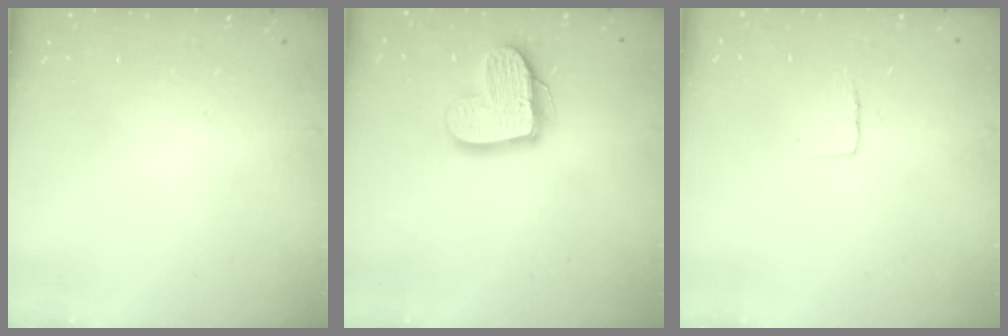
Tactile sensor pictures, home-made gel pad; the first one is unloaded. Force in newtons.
{"total": 14.8, "press": 14.7, "slide": 1.3}
{"total": 4.0, "press": 4.0, "slide": 0.2}